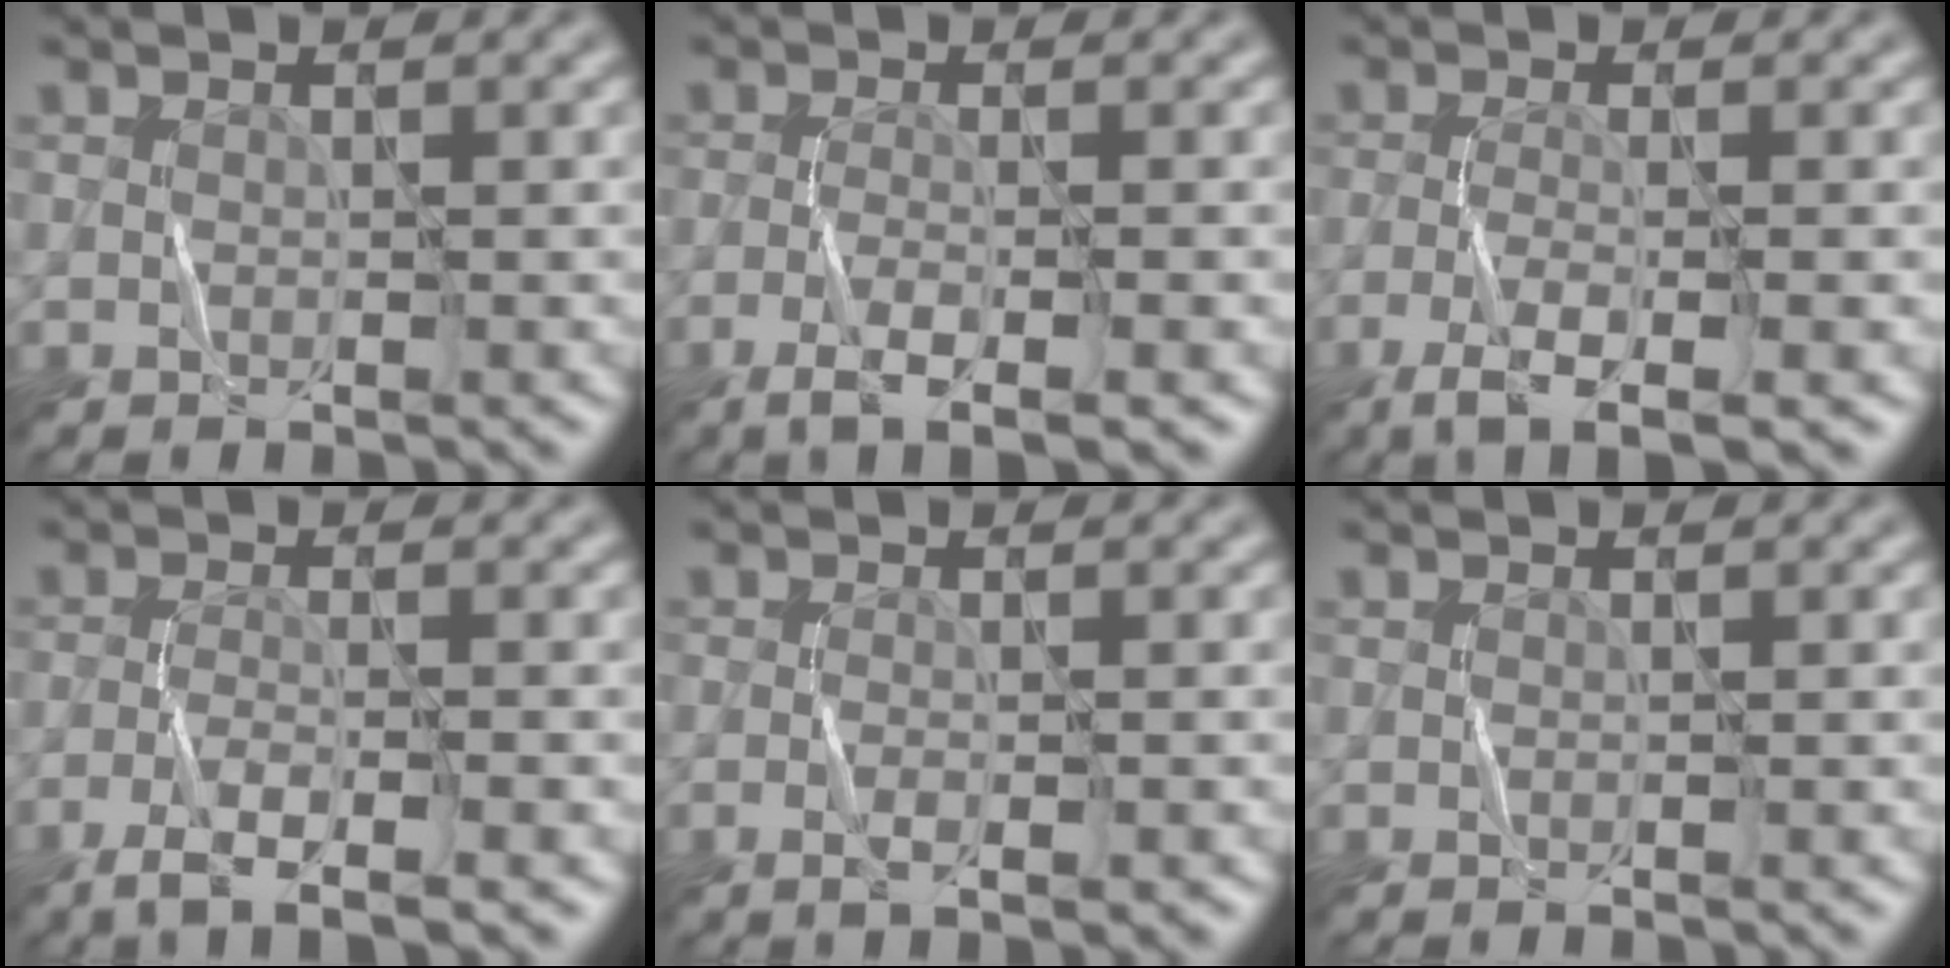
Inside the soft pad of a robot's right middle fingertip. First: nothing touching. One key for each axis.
{"total": 3.6, "fx": -2.1, "fy": 0.4, "fz": 3.0, "tx": -0.060, "ty": -0.001, "tz": -0.040}
{"total": 4.1, "fx": -2.3, "fy": 0.6, "fz": 3.4, "tx": -0.069, "ty": -0.003, "tz": -0.045}
{"total": 4.2, "fx": -2.7, "fy": 0.6, "fz": 3.1, "tx": -0.064, "ty": -0.003, "tz": -0.051}
{"total": 1.8, "fx": -0.8, "fy": 0.2, "fz": 1.6, "tx": -0.034, "ty": 0.002, "tz": -0.014}
{"total": 0.0}